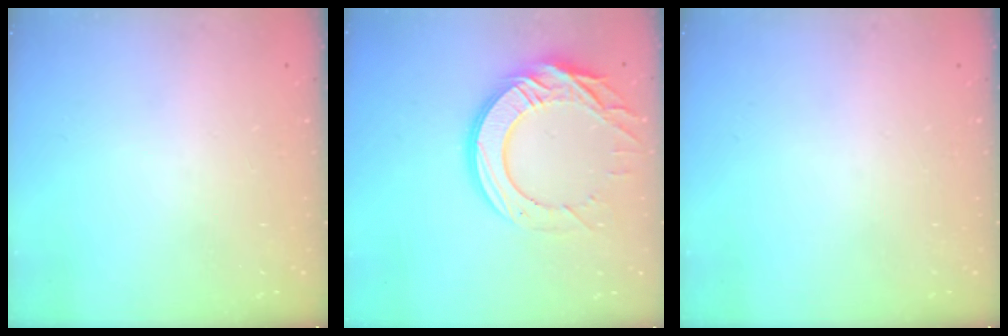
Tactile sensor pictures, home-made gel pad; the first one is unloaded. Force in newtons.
{"total": 17.9, "press": 17.8, "slide": 1.9}
{"total": 0.0}